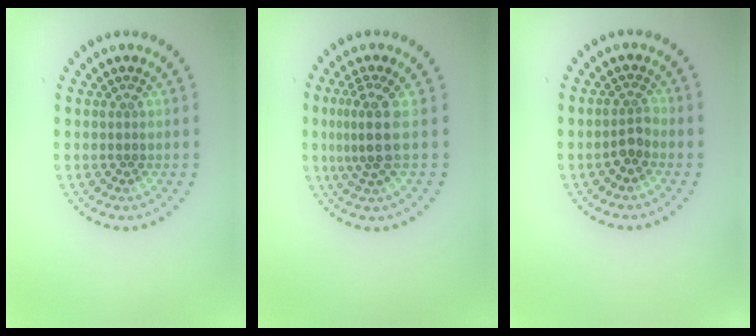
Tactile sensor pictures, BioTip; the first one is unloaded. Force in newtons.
{"total": 2.9, "press": 2.1, "slide": 2.1}
{"total": 1.4, "press": 1.1, "slide": 0.9}